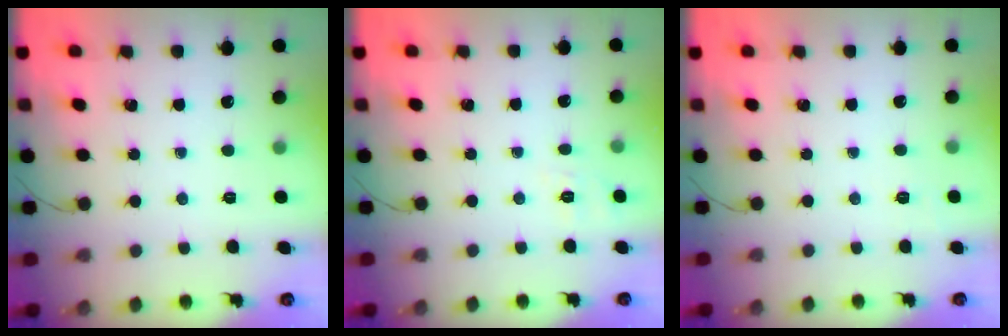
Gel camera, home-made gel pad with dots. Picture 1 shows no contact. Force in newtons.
{"total": 4.1, "press": 3.6, "slide": 2.0}
{"total": 6.5, "press": 6.3, "slide": 1.7}